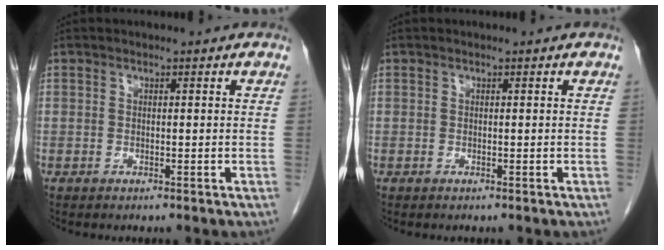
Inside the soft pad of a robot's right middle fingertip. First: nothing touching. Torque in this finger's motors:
{"motor_torque": [-0.07, 0.06, -0.01, 0.00]}